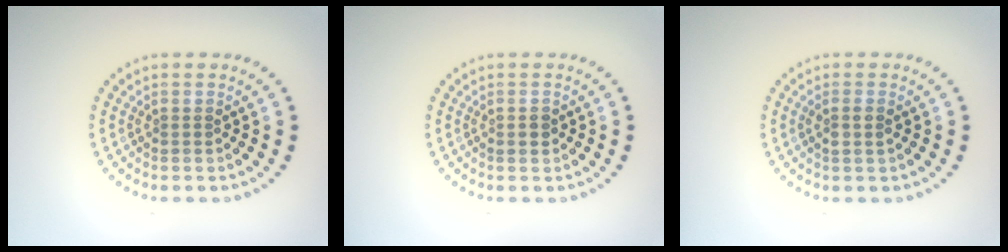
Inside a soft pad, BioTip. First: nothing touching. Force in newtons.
{"total": 1.2, "press": 1.2, "slide": 0.1}
{"total": 1.1, "press": 1.1, "slide": 0.3}